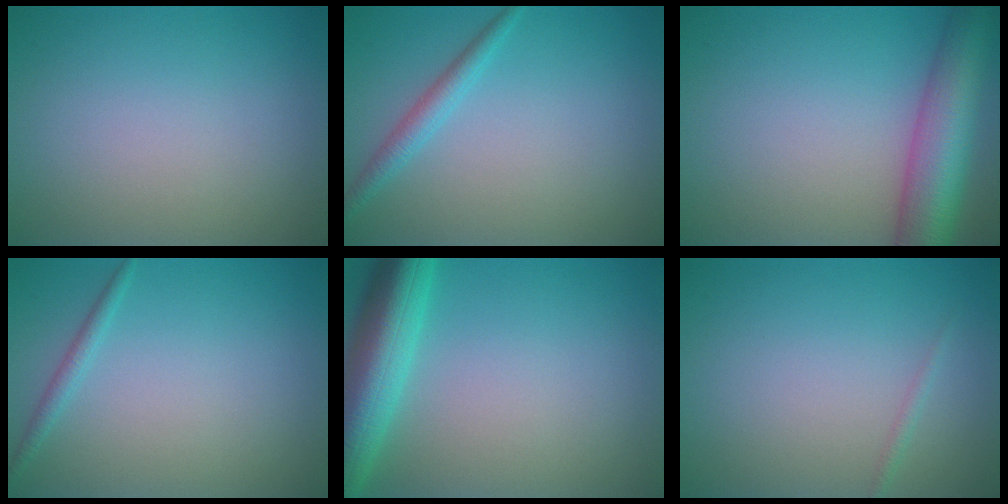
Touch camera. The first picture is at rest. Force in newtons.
{"total": 1.9, "press": 1.9, "slide": 0.1}
{"total": 8.4, "press": 8.4, "slide": 0.3}
{"total": 1.2, "press": 1.2, "slide": 0.1}
{"total": 7.7, "press": 7.7, "slide": 0.3}
{"total": 0.6, "press": 0.6, "slide": 0.1}